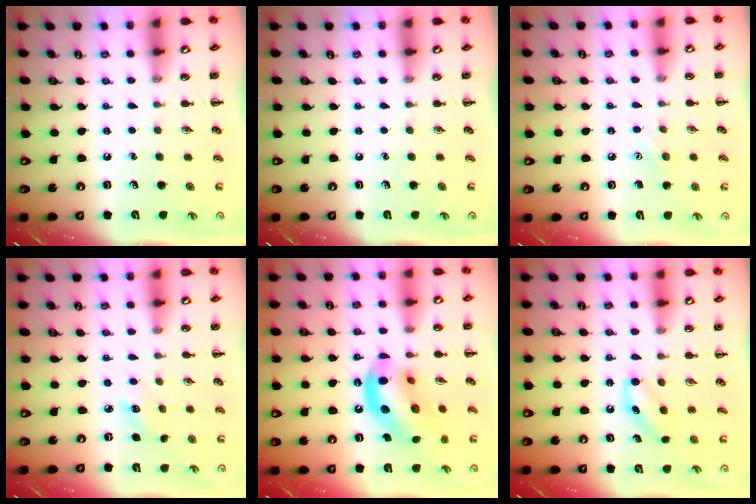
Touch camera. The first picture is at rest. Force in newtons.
{"total": 0.0}
{"total": 5.4, "press": 5.3, "slide": 1.3}
{"total": 3.4, "press": 3.3, "slide": 0.8}
{"total": 15.6, "press": 15.4, "slide": 2.9}
{"total": 6.5, "press": 6.3, "slide": 1.8}